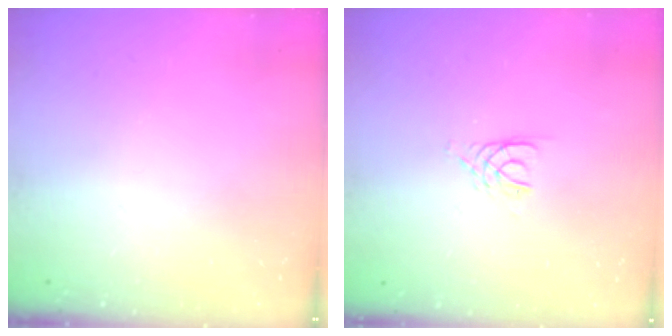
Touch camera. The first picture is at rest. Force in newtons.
{"total": 3.0, "press": 2.9, "slide": 0.4}